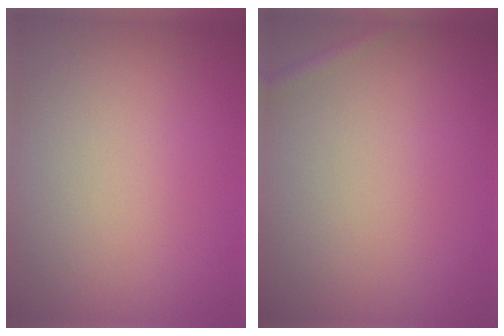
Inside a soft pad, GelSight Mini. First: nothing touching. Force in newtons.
{"total": 0.8, "press": 0.8, "slide": 0.1}